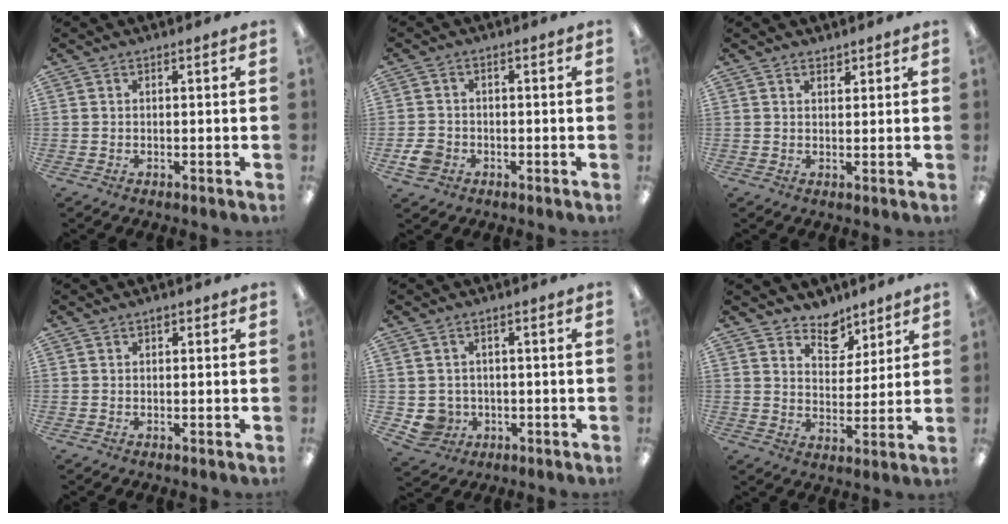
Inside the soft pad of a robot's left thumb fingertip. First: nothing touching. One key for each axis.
{"total": 4.0, "fx": -1.6, "fy": 3.3, "fz": 1.6, "tx": -0.029, "ty": 0.001, "tz": -0.032}
{"total": 1.8, "fx": 1.5, "fy": 0.8, "fz": 0.4, "tx": -0.001, "ty": -0.006, "tz": 0.027}
{"total": 0.9, "fx": 0.6, "fy": 0.6, "fz": 0.4, "tx": 0.000, "ty": -0.002, "tz": 0.010}
{"total": 4.5, "fx": -0.4, "fy": 4.4, "fz": 0.8, "tx": -0.021, "ty": 0.006, "tz": -0.005}
{"total": 7.4, "fx": 6.0, "fy": 4.2, "fz": 1.0, "tx": -0.011, "ty": -0.046, "tz": 0.108}